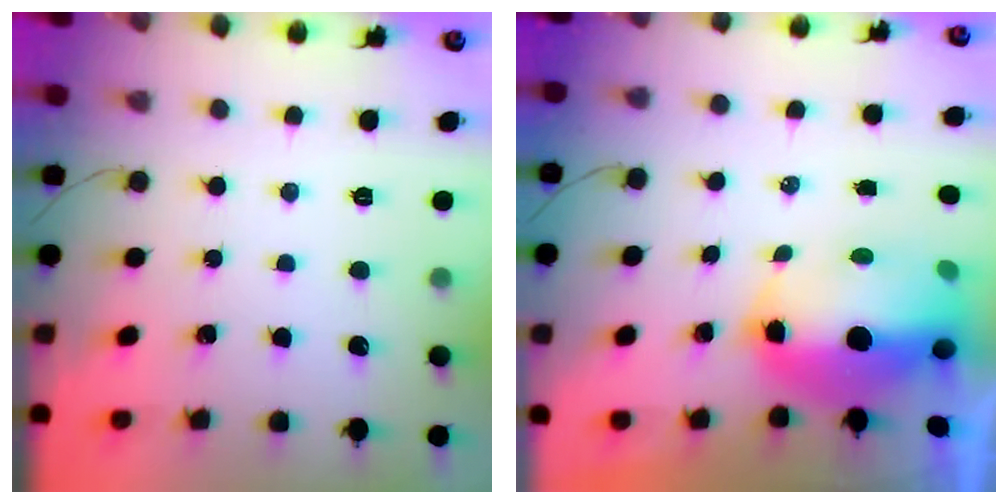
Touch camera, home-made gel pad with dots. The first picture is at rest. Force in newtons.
{"total": 12.9, "press": 12.7, "slide": 2.4}